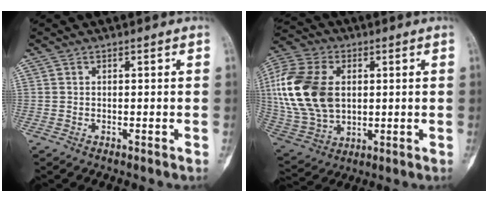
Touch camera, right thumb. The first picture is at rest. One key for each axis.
{"total": 21.1, "fx": 2.6, "fy": 14.3, "fz": 15.3, "tx": -0.325, "ty": -0.005, "tz": 0.057}